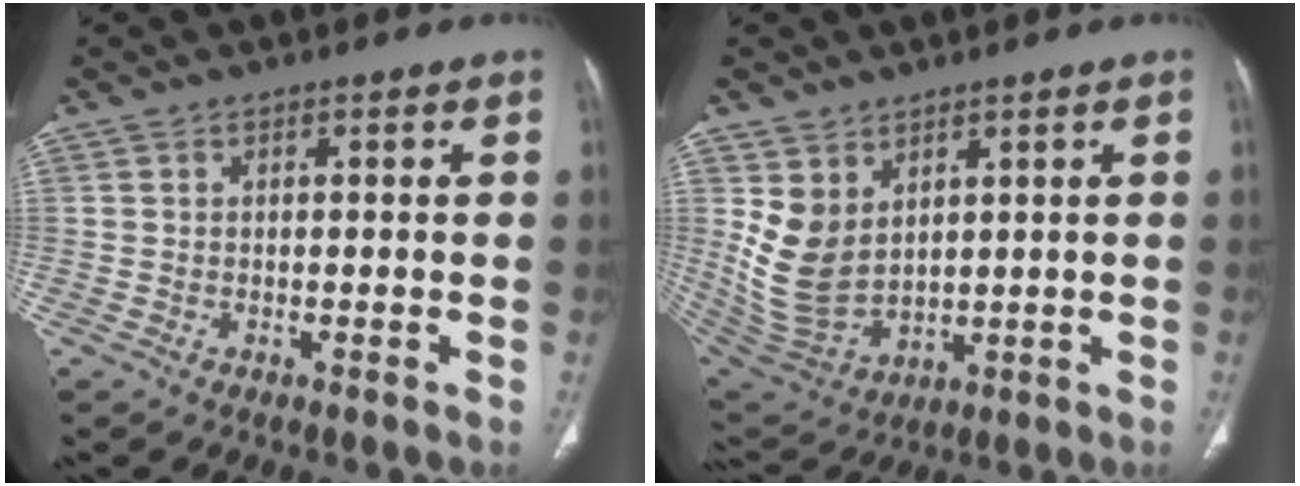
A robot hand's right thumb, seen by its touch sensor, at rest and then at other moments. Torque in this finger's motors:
{"motor_torque": [-0.10, 0.19, 0.12, 0.15, 0.13]}